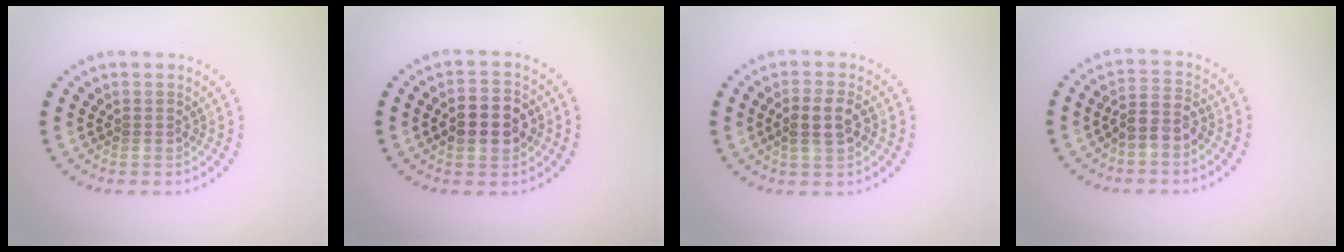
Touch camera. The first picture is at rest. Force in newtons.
{"total": 4.2, "press": 4.2, "slide": 0.0}
{"total": 2.9, "press": 2.8, "slide": 0.7}
{"total": 2.4, "press": 2.1, "slide": 1.1}